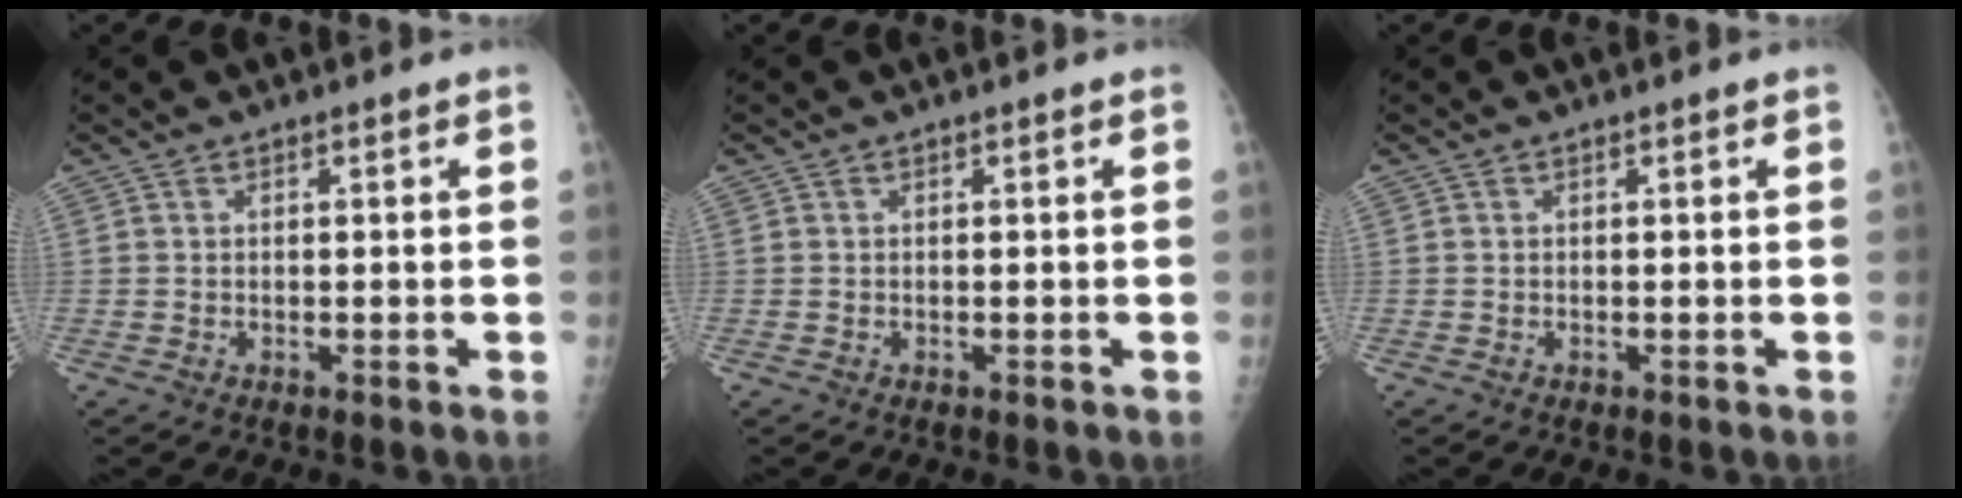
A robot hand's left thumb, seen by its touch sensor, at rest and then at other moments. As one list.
[{"total": 0.0}, {"total": 0.0}]